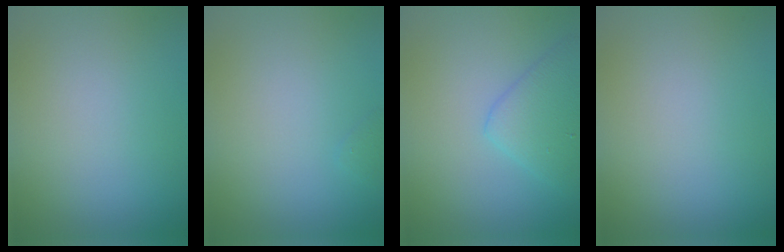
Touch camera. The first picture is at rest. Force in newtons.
{"total": 0.6, "press": 0.6, "slide": 0.1}
{"total": 3.6, "press": 3.6, "slide": 0.1}
{"total": 0.0}